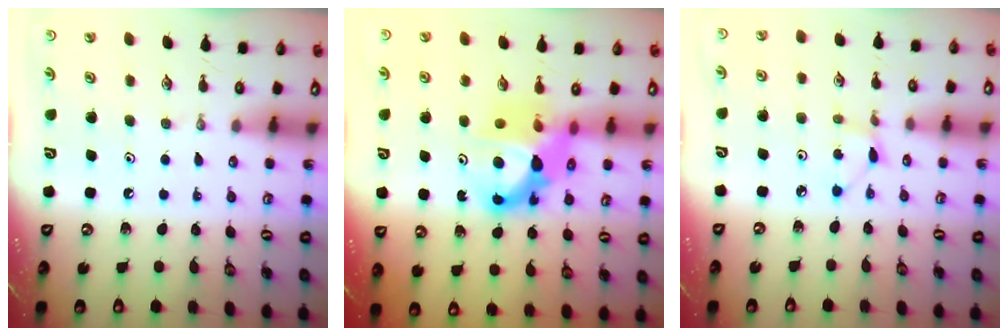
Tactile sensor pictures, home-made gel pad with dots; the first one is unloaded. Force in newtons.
{"total": 11.9, "press": 11.8, "slide": 1.0}
{"total": 3.0, "press": 2.9, "slide": 0.4}